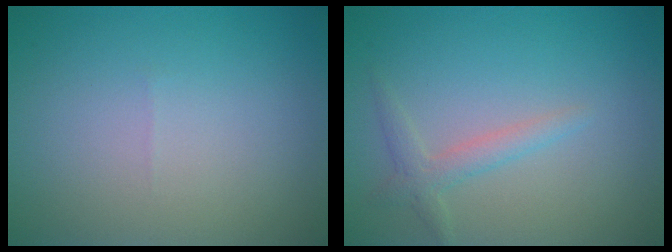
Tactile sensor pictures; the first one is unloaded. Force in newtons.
{"total": 1.9, "press": 1.9, "slide": 0.1}